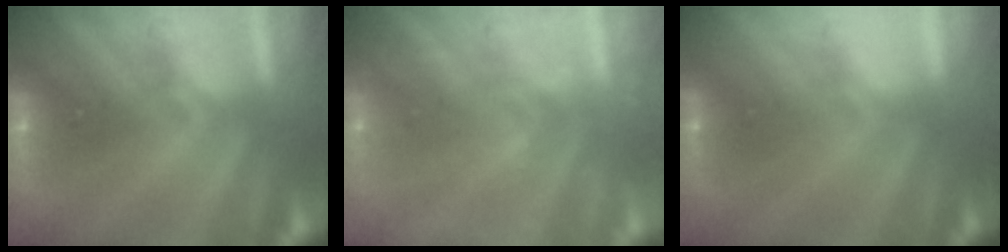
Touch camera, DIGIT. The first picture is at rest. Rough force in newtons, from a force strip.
{"total": 2.4}
{"total": 3.1}